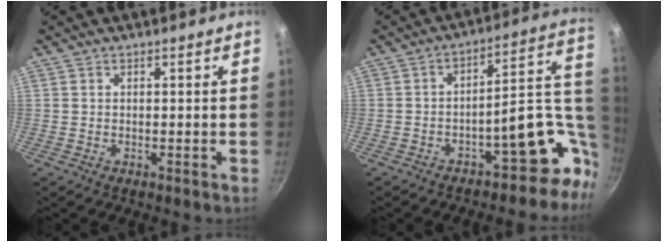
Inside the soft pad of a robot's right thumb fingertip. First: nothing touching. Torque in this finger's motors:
{"motor_torque": [3.19, 1.82, 1.30, -1.13, 0.46]}